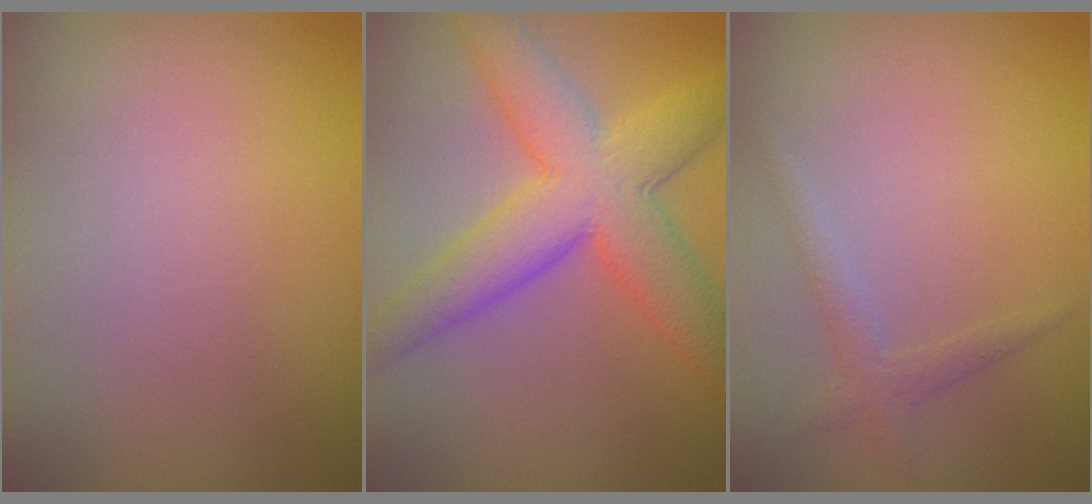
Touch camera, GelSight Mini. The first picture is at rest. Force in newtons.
{"total": 8.3, "press": 8.3, "slide": 0.2}
{"total": 1.6, "press": 1.6, "slide": 0.1}